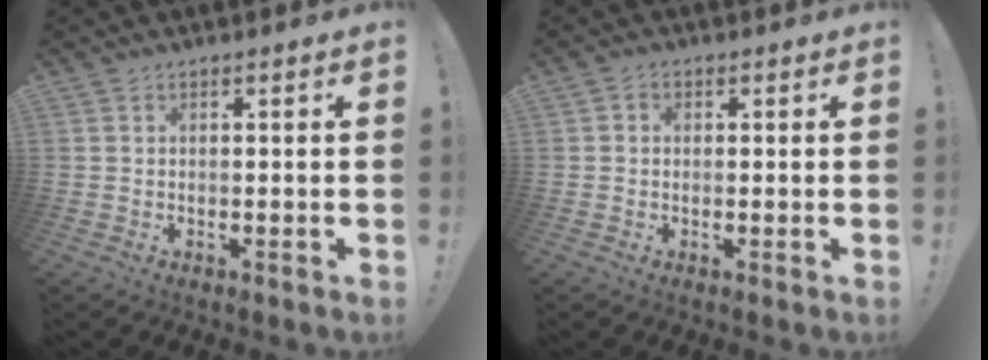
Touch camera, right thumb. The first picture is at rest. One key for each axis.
{"total": 1.3, "fx": -0.2, "fy": 1.2, "fz": 0.6, "tx": -0.012, "ty": 0.005, "tz": -0.004}